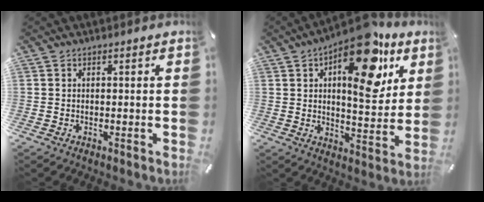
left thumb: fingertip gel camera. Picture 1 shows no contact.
{"total": 19.4, "force": [9.7, 8.3, 14.6], "torque": [-0.205, -0.045, 0.153]}